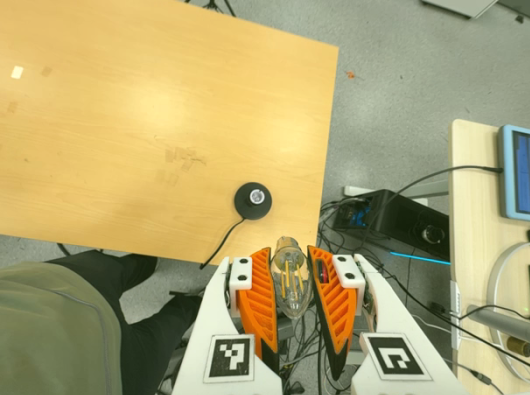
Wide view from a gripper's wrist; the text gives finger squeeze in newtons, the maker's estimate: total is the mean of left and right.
{"total": 17.1, "left": 17.5, "right": 16.7}